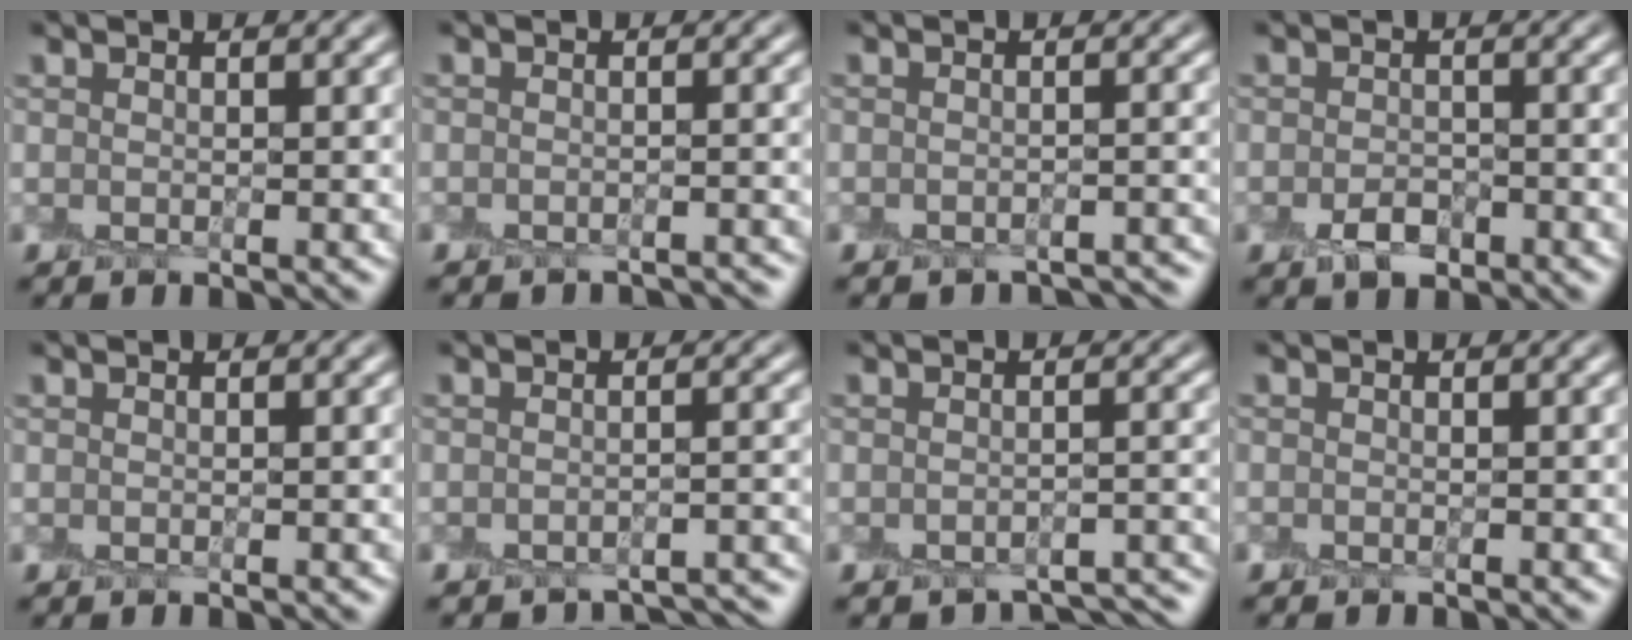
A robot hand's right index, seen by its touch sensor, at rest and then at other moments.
{"total": 3.5, "force": [-3.3, 1.0, 0.2], "torque": [0.002, 0.002, -0.043]}
{"total": 4.3, "force": [-4.0, 1.5, 0.7], "torque": [-0.004, -0.001, -0.050]}
{"total": 2.0, "force": [-0.8, 1.4, 1.2], "torque": [-0.018, 0.003, -0.014]}
{"total": 0.0}
{"total": 5.0, "force": [-4.8, 1.1, 1.0], "torque": [-0.019, -0.004, -0.057]}
{"total": 5.0, "force": [-4.5, 1.5, 1.4], "torque": [-0.024, -0.007, -0.053]}
{"total": 0.0}